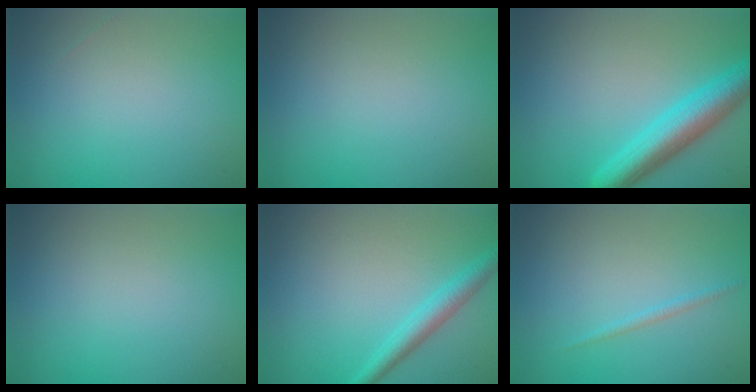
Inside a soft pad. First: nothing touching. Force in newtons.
{"total": 0.0}
{"total": 5.6, "press": 5.6, "slide": 0.2}
{"total": 0.0}
{"total": 2.6, "press": 2.6, "slide": 0.0}
{"total": 0.7, "press": 0.7, "slide": 0.0}